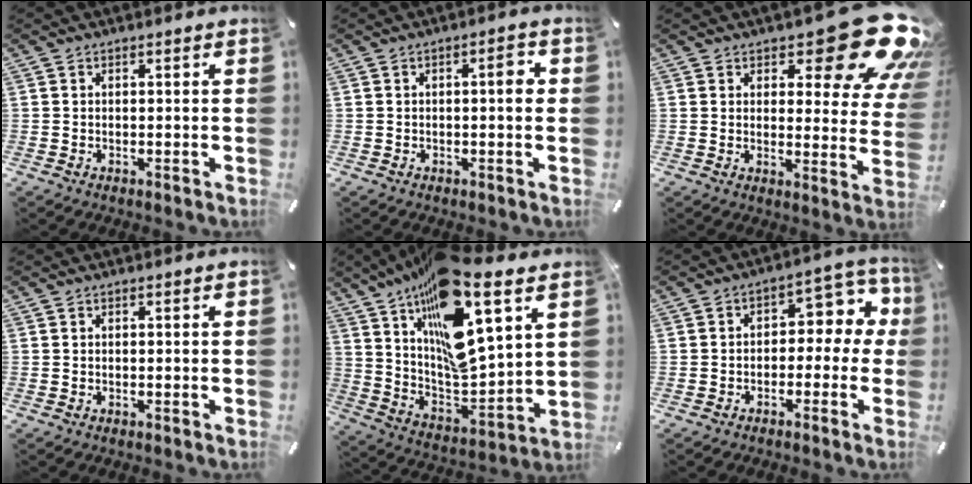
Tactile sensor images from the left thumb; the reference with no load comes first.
{"total": 4.0, "force": [0.3, 1.0, 3.9], "torque": [-0.058, 0.004, -0.003]}
{"total": 18.7, "force": [11.4, 7.1, 13.1], "torque": [-0.161, -0.084, 0.188]}
{"total": 0.0}
{"total": 23.1, "force": [13.7, 8.6, 16.5], "torque": [-0.273, -0.096, 0.233]}
{"total": 7.5, "force": [0.7, 5.2, 5.3], "torque": [-0.062, -0.007, 0.006]}